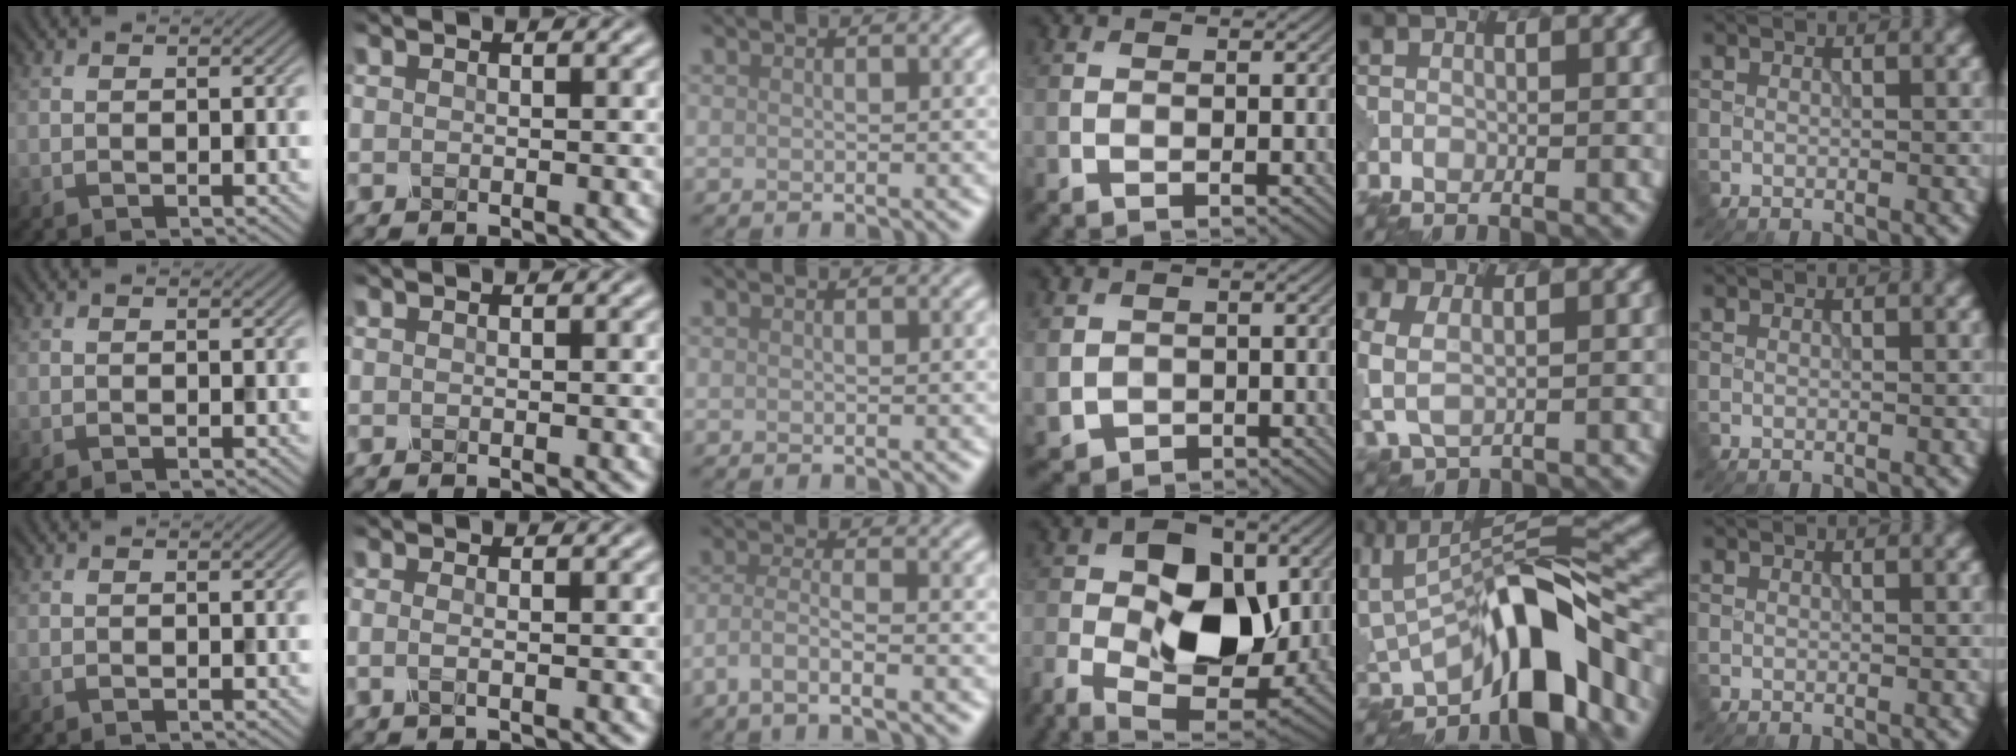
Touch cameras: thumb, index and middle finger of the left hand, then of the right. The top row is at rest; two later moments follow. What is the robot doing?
{"motion": "insert", "object": "pin"}